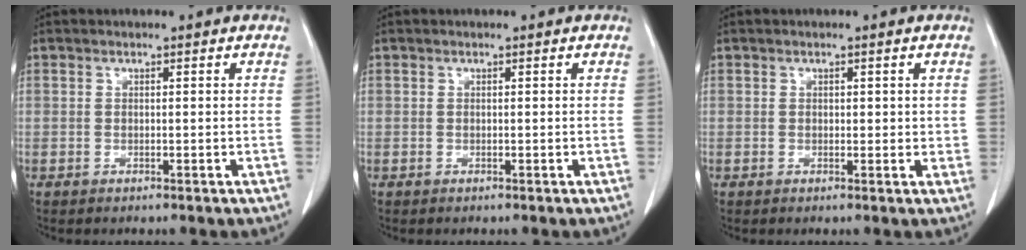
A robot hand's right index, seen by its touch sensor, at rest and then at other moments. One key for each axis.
{"total": 0.0}
{"total": 1.6, "fx": 0.4, "fy": 1.1, "fz": 1.1, "tx": -0.008, "ty": 0.000, "tz": 0.005}